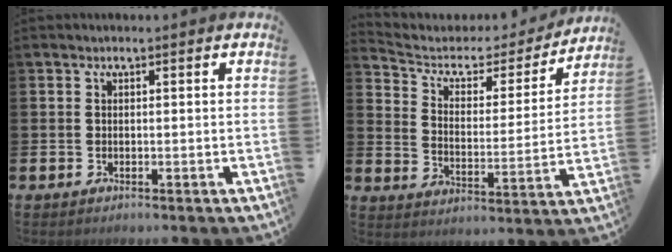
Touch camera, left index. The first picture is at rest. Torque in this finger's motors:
{"motor_torque": [0.95, -1.19, 0.05, -0.01]}